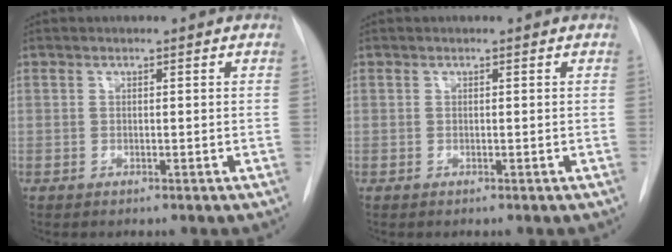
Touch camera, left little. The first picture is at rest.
{"total": 0.0}